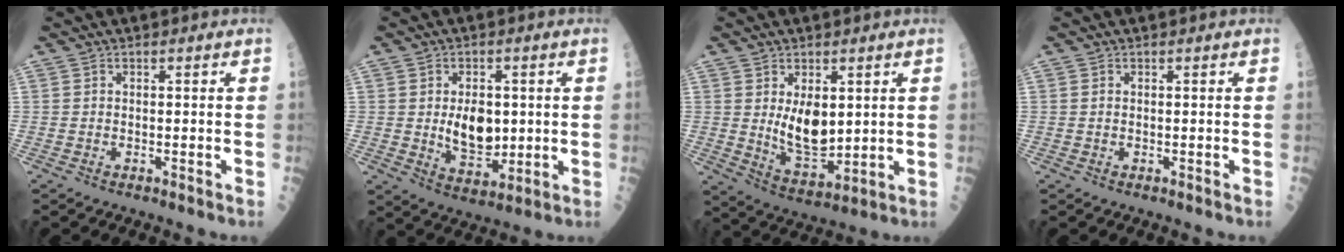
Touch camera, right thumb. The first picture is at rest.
{"total": 9.0, "force": [0.5, 5.5, 7.0], "torque": [-0.082, -0.012, 0.020]}
{"total": 9.3, "force": [1.8, 5.1, 7.6], "torque": [-0.104, -0.028, 0.049]}
{"total": 0.0}